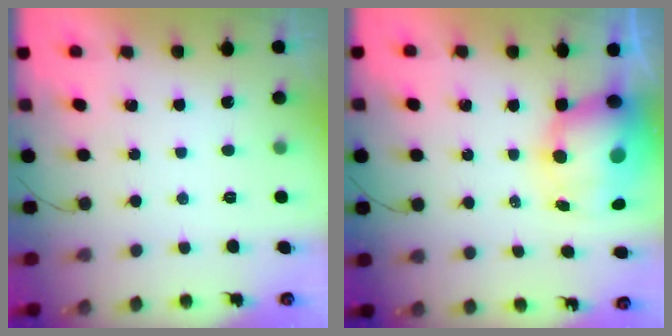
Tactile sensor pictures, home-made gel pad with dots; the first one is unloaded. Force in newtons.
{"total": 12.5, "press": 12.1, "slide": 3.4}